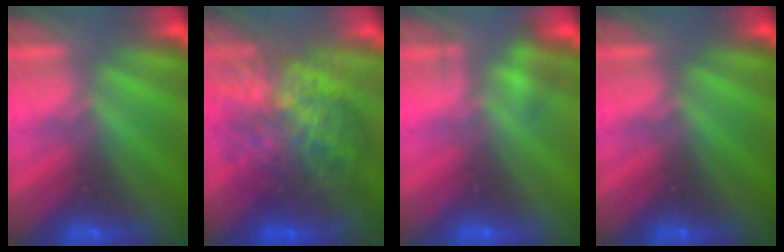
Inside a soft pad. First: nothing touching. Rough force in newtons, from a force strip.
{"total": 6.9}
{"total": 2.1}
{"total": 0.0}